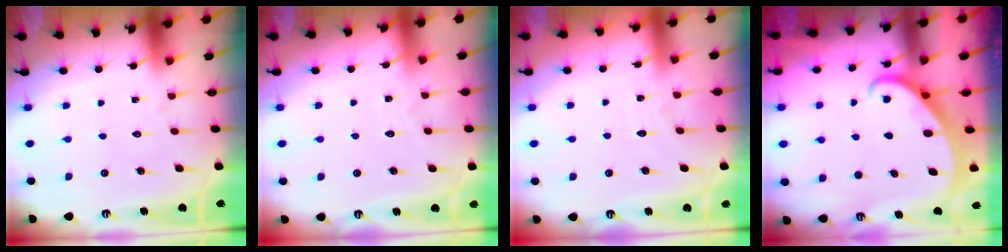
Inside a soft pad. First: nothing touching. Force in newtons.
{"total": 1.8, "press": 1.8, "slide": 0.2}
{"total": 2.9, "press": 2.9, "slide": 0.4}
{"total": 2.2, "press": 2.2, "slide": 0.3}